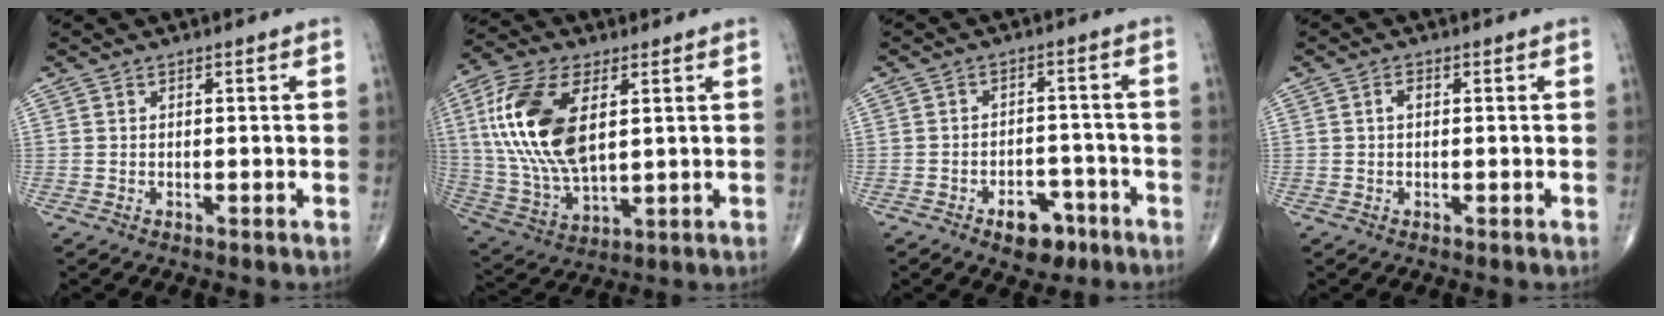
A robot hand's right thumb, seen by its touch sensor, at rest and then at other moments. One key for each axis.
{"total": 19.2, "fx": 4.4, "fy": 9.8, "fz": 15.9, "tx": -0.332, "ty": -0.012, "tz": 0.086}
{"total": 7.0, "fx": -4.1, "fy": 4.3, "fz": 3.8, "tx": -0.023, "ty": 0.034, "tz": -0.057}
{"total": 1.5, "fx": 0.1, "fy": 0.9, "fz": 1.2, "tx": -0.021, "ty": 0.004, "tz": 0.001}